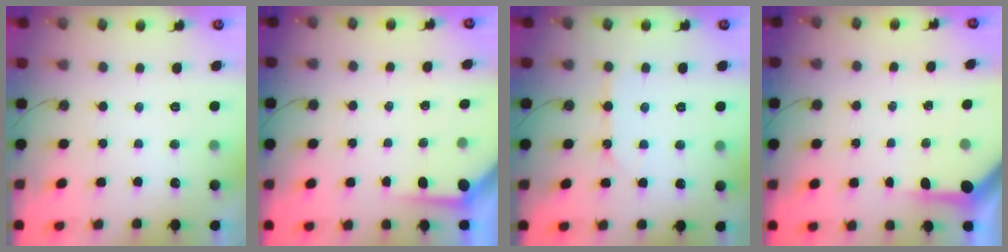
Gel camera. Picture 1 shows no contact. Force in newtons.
{"total": 3.4, "press": 3.3, "slide": 0.3}
{"total": 6.9, "press": 6.9, "slide": 0.8}
{"total": 4.4, "press": 4.3, "slide": 0.4}